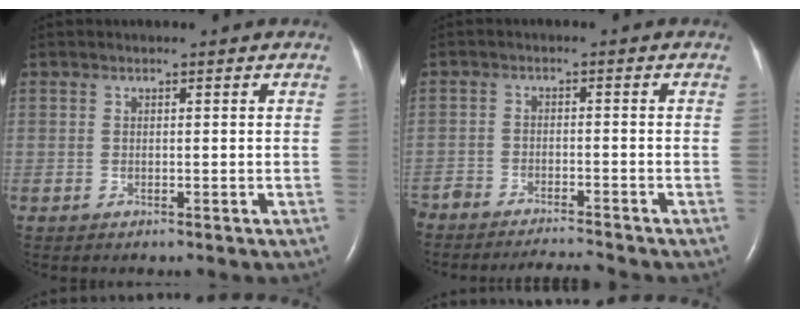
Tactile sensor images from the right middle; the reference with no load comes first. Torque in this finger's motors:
{"motor_torque": [-0.21, -0.16, 0.04, -0.01]}